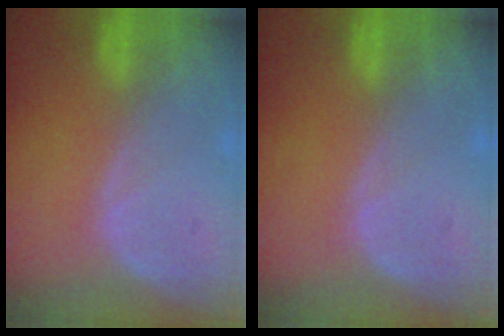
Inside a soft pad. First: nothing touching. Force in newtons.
{"total": 0.0}